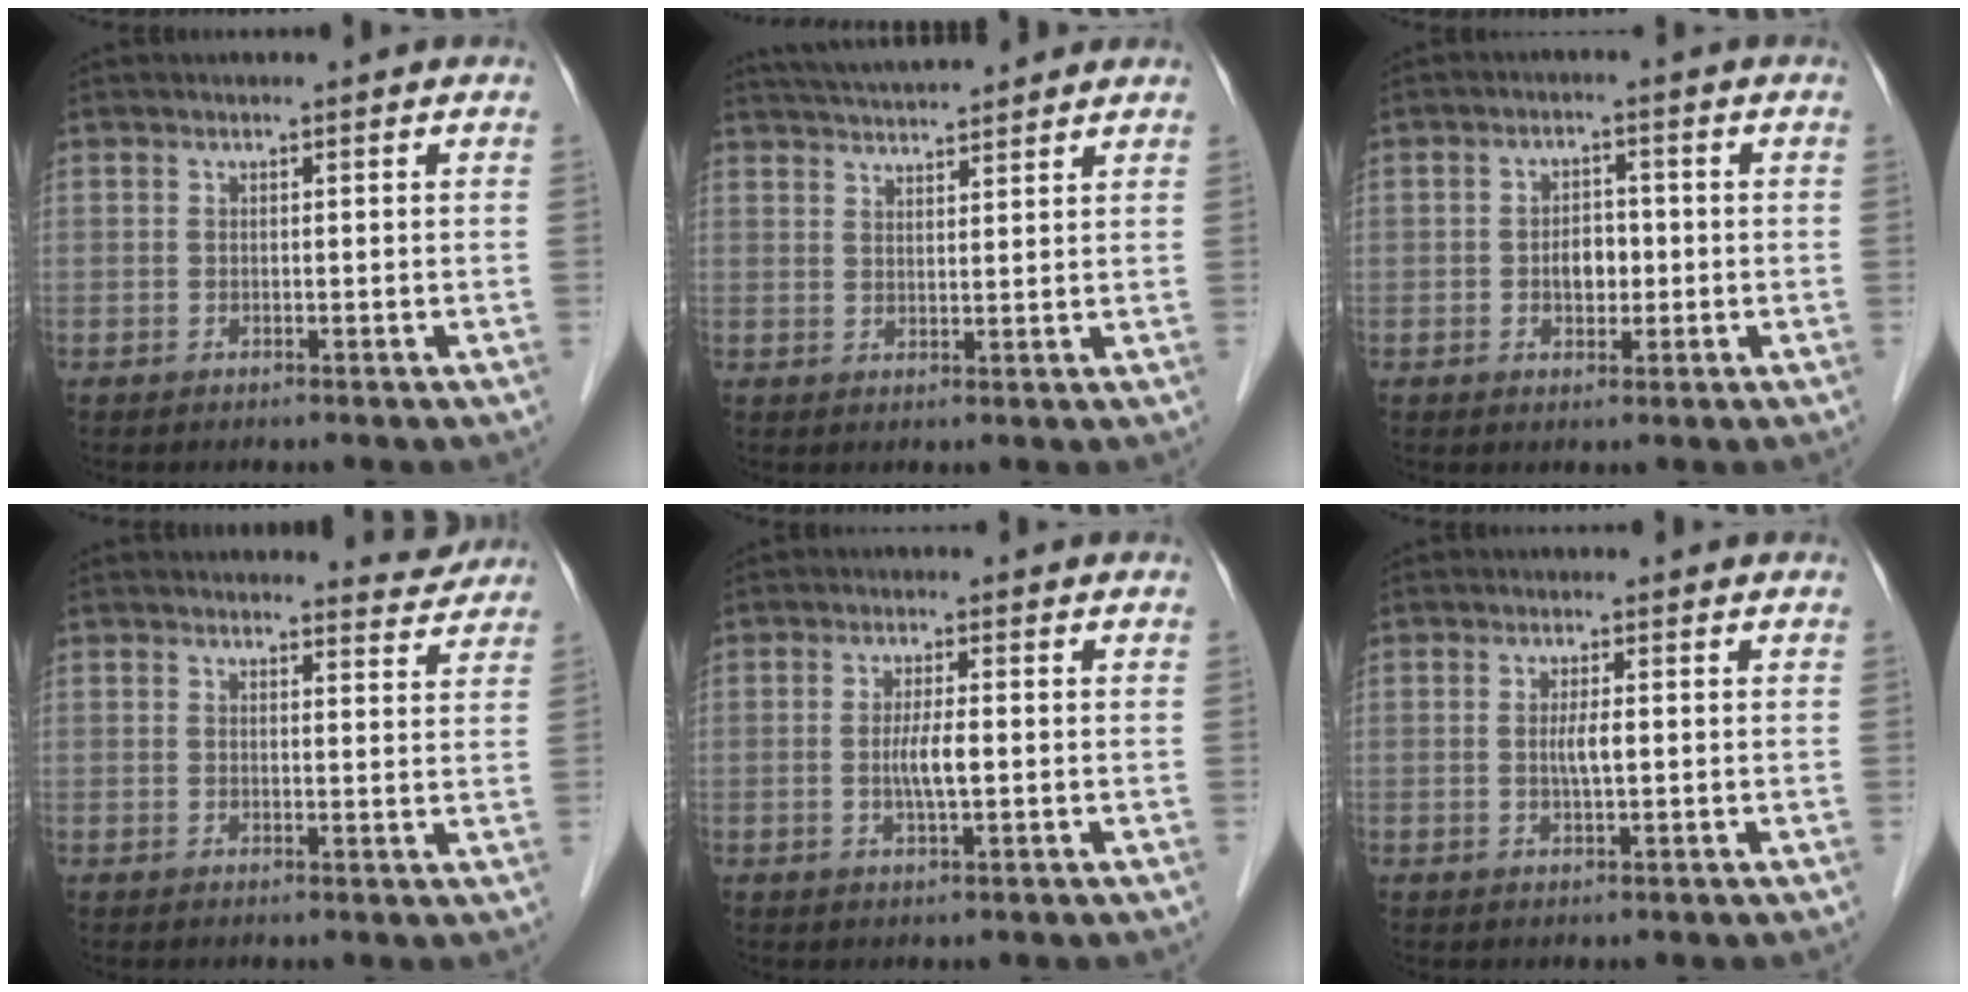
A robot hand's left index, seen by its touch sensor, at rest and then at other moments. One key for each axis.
{"total": 10.3, "fx": 9.4, "fy": 1.0, "fz": 3.9, "tx": -0.068, "ty": 0.030, "tz": 0.141}
{"total": 3.7, "fx": -0.6, "fy": 2.4, "fz": 2.7, "tx": -0.046, "ty": 0.008, "tz": -0.008}
{"total": 3.9, "fx": 3.9, "fy": 0.5, "fz": -0.2, "tx": 0.002, "ty": -0.016, "tz": 0.036}
{"total": 3.4, "fx": -0.4, "fy": 0.4, "fz": 3.4, "tx": -0.069, "ty": -0.003, "tz": -0.007}
{"total": 2.2, "fx": 0.0, "fy": 0.2, "fz": 2.1, "tx": -0.043, "ty": -0.002, "tz": 0.001}